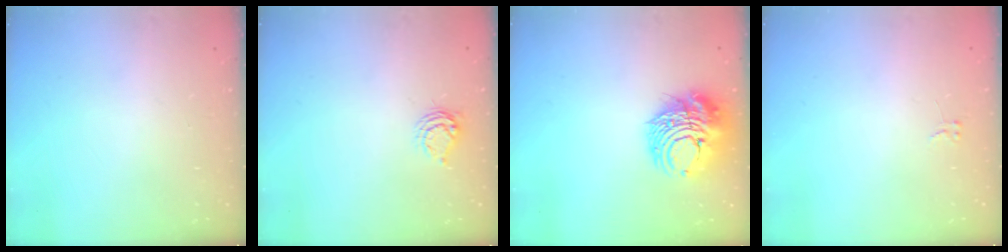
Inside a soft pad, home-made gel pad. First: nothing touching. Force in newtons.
{"total": 5.6, "press": 5.6, "slide": 0.5}
{"total": 11.2, "press": 11.1, "slide": 1.5}
{"total": 2.6, "press": 2.6, "slide": 0.3}